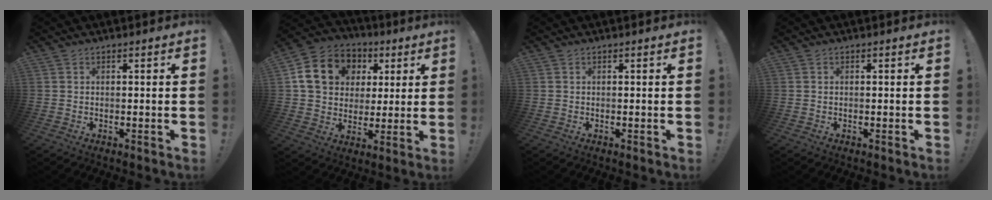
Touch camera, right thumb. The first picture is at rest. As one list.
[{"total": 15.8, "force": [5.3, 13.0, 7.4], "torque": [-0.102, -0.010, 0.114]}, {"total": 0.0}, {"total": 0.0}]